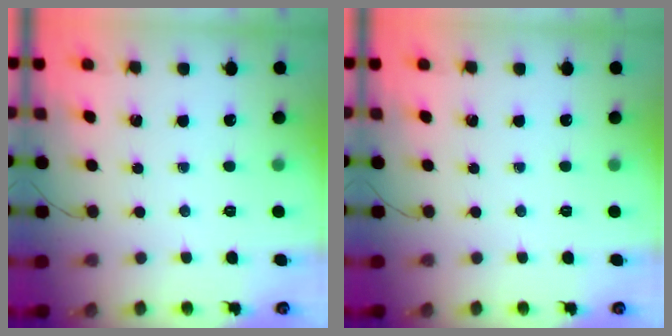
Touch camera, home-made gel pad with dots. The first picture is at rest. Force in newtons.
{"total": 0.0}